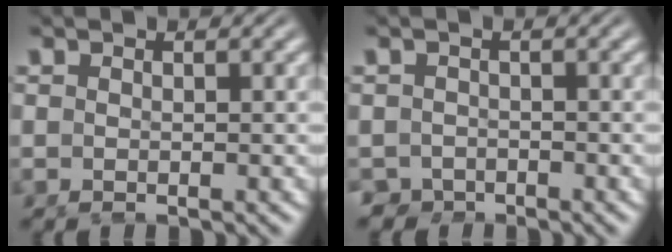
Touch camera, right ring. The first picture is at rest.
{"total": 4.1, "force": [-2.6, 3.1, 0.7], "torque": [-0.015, -0.024, -0.045]}